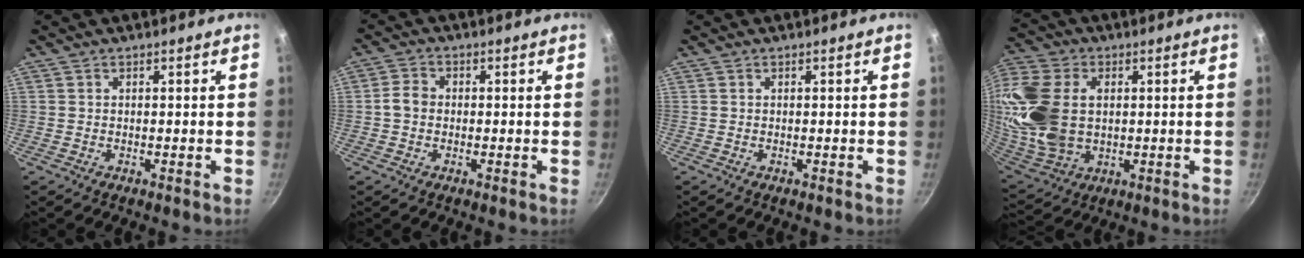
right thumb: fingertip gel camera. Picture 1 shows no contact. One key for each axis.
{"total": 3.3, "fx": -0.4, "fy": 2.7, "fz": 1.9, "tx": -0.029, "ty": 0.012, "tz": -0.014}
{"total": 0.0}
{"total": 20.9, "fx": 2.3, "fy": 14.3, "fz": 15.1, "tx": -0.325, "ty": -0.006, "tz": 0.054}